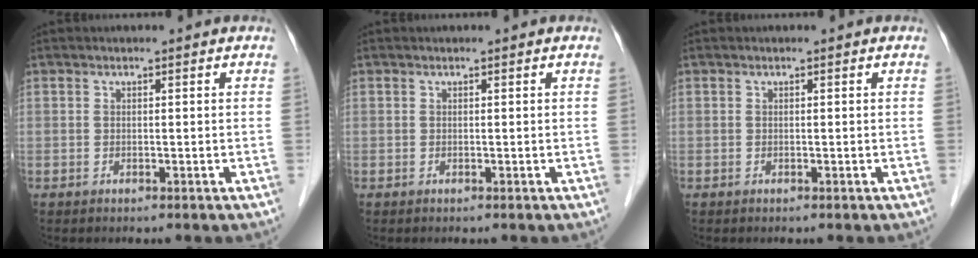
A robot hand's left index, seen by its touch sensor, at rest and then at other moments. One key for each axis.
{"total": 0.0}
{"total": 0.0}